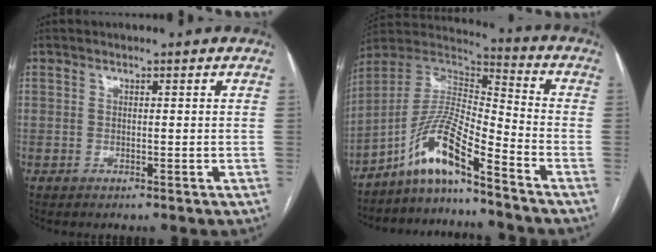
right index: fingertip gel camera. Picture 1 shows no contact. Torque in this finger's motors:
{"motor_torque": [1.39, -0.74, 0.41, 0.18]}